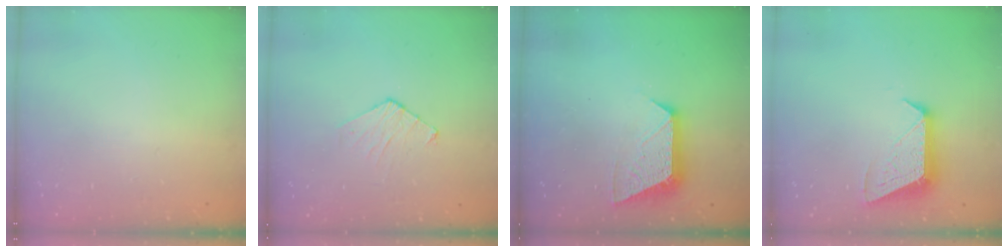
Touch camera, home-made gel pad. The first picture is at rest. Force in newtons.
{"total": 3.5, "press": 3.5, "slide": 0.4}
{"total": 10.0, "press": 10.0, "slide": 0.5}
{"total": 10.1, "press": 10.1, "slide": 0.7}